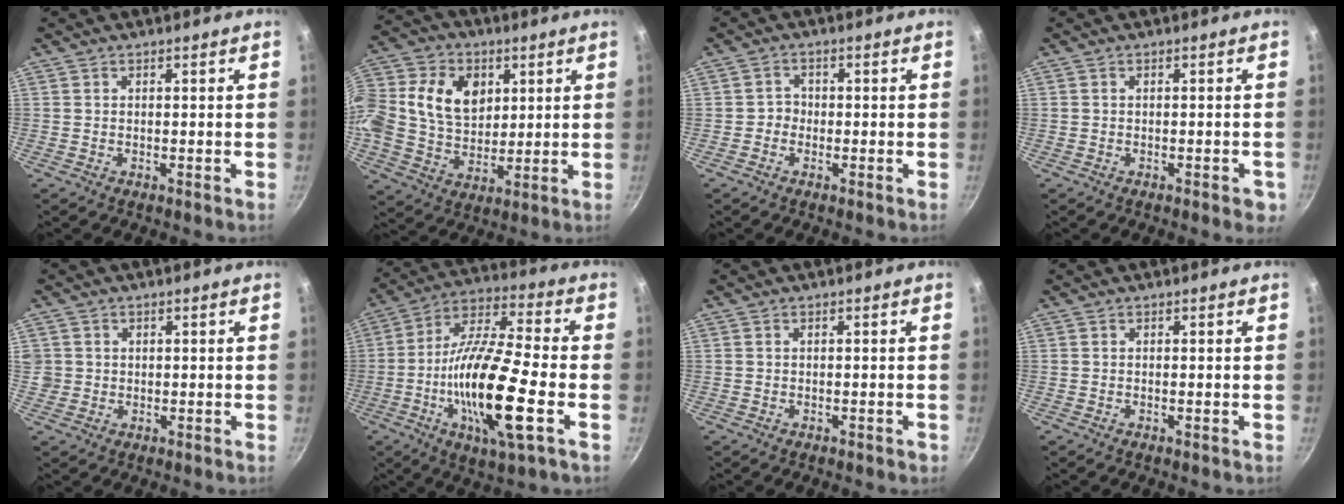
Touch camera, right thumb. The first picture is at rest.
{"total": 22.3, "force": [5.3, 17.0, 13.3], "torque": [-0.288, 0.035, 0.093]}
{"total": 2.0, "force": [-0.8, 1.7, 0.6], "torque": [0.006, 0.011, -0.017]}
{"total": 3.0, "force": [-1.3, 1.2, 2.4], "torque": [-0.020, 0.008, -0.014]}
{"total": 2.9, "force": [0.3, 2.8, 0.7], "torque": [0.000, 0.010, 0.007]}
{"total": 20.1, "force": [-4.9, 4.7, 19.0], "torque": [-0.355, 0.022, -0.104]}
{"total": 0.7, "force": [-0.4, 0.3, 0.5], "torque": [-0.004, 0.006, -0.004]}
{"total": 0.0}